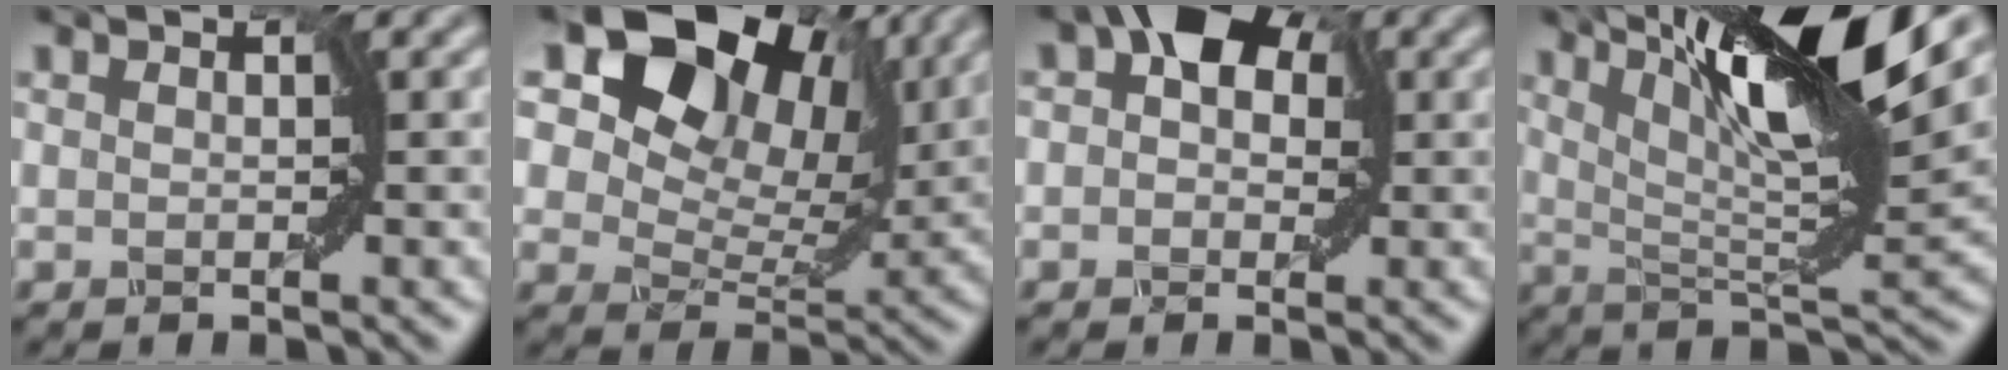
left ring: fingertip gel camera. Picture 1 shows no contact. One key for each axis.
{"total": 14.2, "fx": 7.9, "fy": 8.5, "fz": 8.2, "tx": -0.158, "ty": 0.036, "tz": 0.125}
{"total": 6.6, "fx": 2.1, "fy": 4.6, "fz": 4.3, "tx": -0.044, "ty": 0.040, "tz": -0.008}
{"total": 11.9, "fx": 6.3, "fy": 1.9, "fz": 9.9, "tx": -0.160, "ty": 0.009, "tz": 0.112}